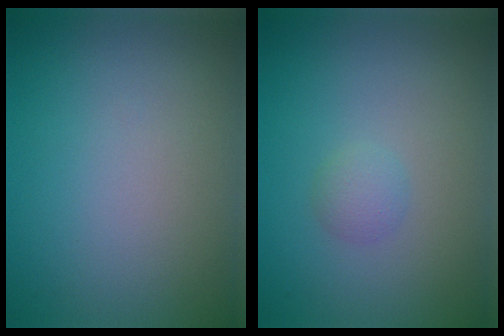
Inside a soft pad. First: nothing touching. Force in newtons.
{"total": 1.3, "press": 1.3, "slide": 0.1}